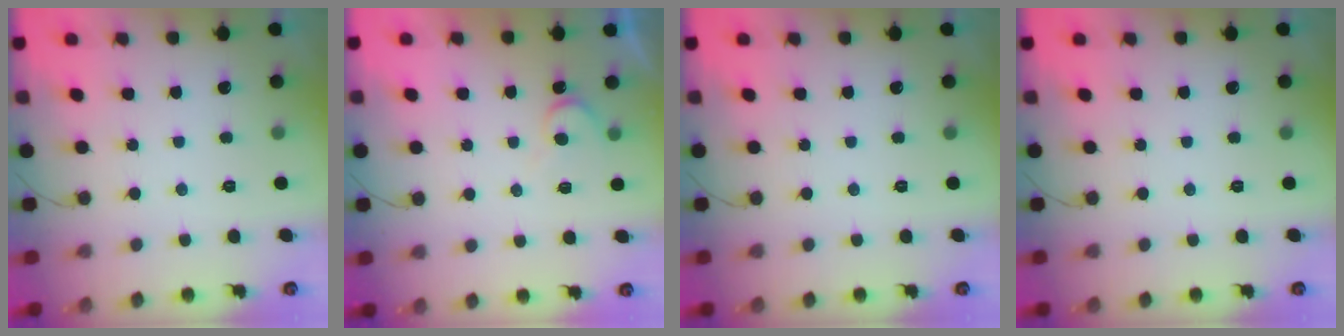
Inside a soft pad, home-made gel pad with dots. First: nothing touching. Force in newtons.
{"total": 5.1, "press": 5.1, "slide": 0.4}
{"total": 0.0}
{"total": 0.0}